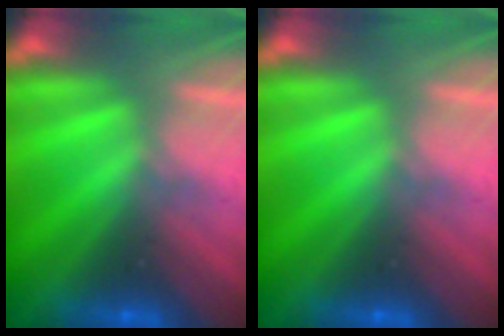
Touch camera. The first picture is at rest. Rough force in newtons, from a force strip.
{"total": 0.0}